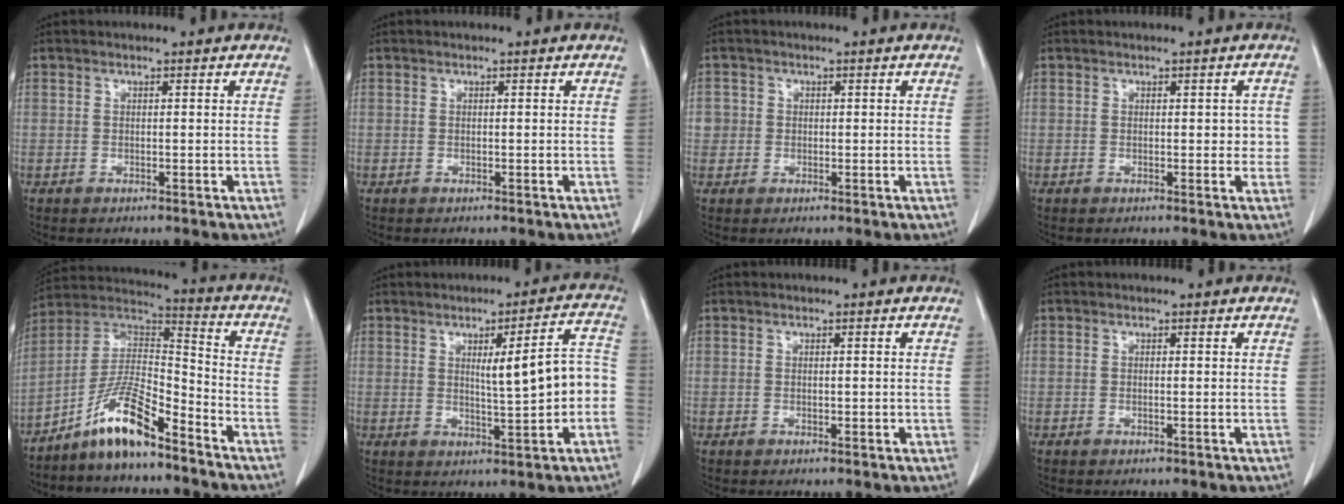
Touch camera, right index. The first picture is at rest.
{"total": 0.0}
{"total": 2.5, "force": [0.2, 2.5, 0.1], "torque": [0.014, 0.006, 0.003]}
{"total": 2.4, "force": [0.3, 1.5, 1.8], "torque": [-0.012, 0.010, 0.005]}
{"total": 11.6, "force": [-8.2, 2.2, 7.9], "torque": [-0.157, 0.017, -0.155]}
{"total": 8.9, "force": [-0.3, 1.3, 8.8], "torque": [-0.116, 0.024, 0.002]}
{"total": 0.7, "force": [-0.1, 0.6, 0.4], "torque": [-0.005, 0.001, 0.000]}
{"total": 0.0}